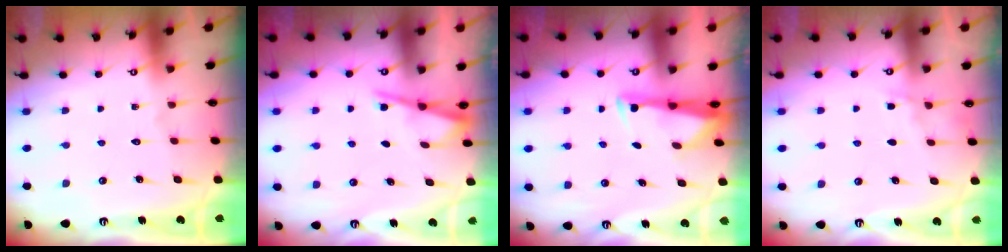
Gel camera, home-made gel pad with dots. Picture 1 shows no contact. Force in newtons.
{"total": 2.6, "press": 2.6, "slide": 0.2}
{"total": 2.9, "press": 2.8, "slide": 0.8}
{"total": 4.0, "press": 3.9, "slide": 0.5}